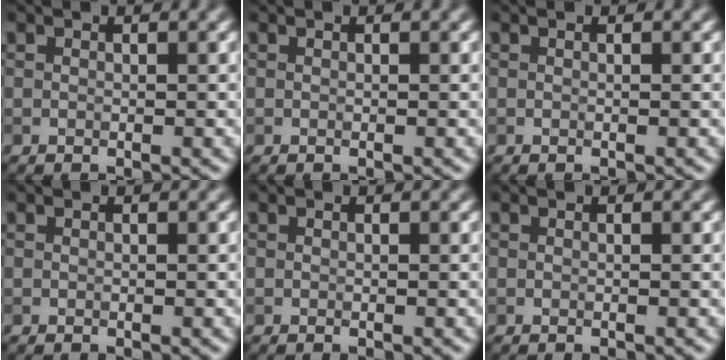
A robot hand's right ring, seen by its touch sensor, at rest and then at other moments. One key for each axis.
{"total": 0.0}
{"total": 0.0}
{"total": 0.0}
{"total": 0.0}
{"total": 0.0}